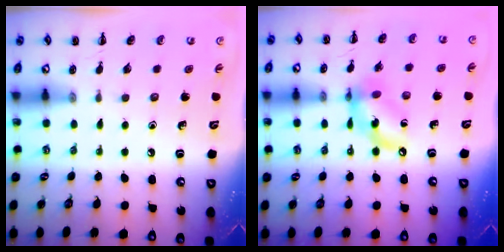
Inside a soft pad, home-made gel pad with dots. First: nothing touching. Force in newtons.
{"total": 12.3, "press": 12.0, "slide": 2.9}